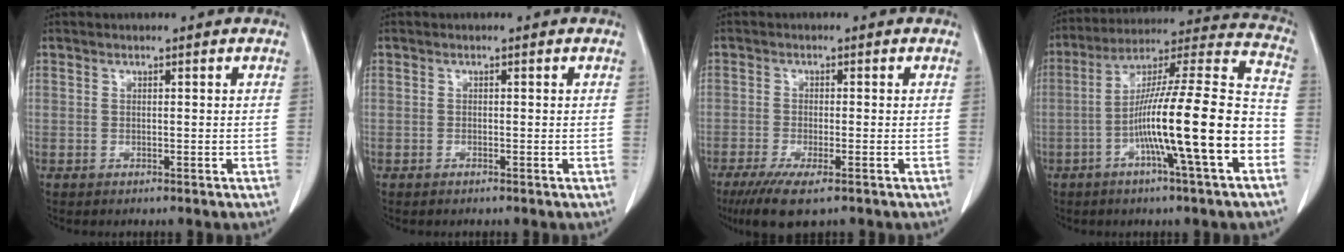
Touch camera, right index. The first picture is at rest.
{"total": 0.0}
{"total": 6.5, "force": [-4.1, 1.1, 4.8], "torque": [-0.083, -0.018, -0.067]}
{"total": 19.8, "force": [-6.4, 0.2, 18.7], "torque": [-0.297, 0.005, -0.113]}